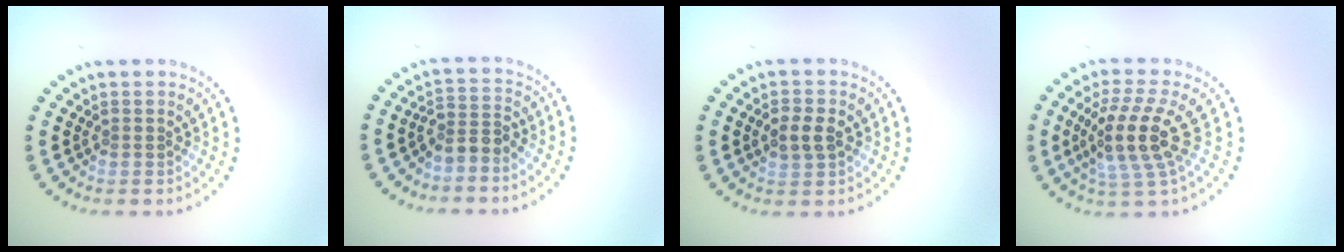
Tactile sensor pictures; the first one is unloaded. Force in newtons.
{"total": 2.3, "press": 1.7, "slide": 1.6}
{"total": 2.4, "press": 2.4, "slide": 0.1}
{"total": 4.4, "press": 3.7, "slide": 2.4}